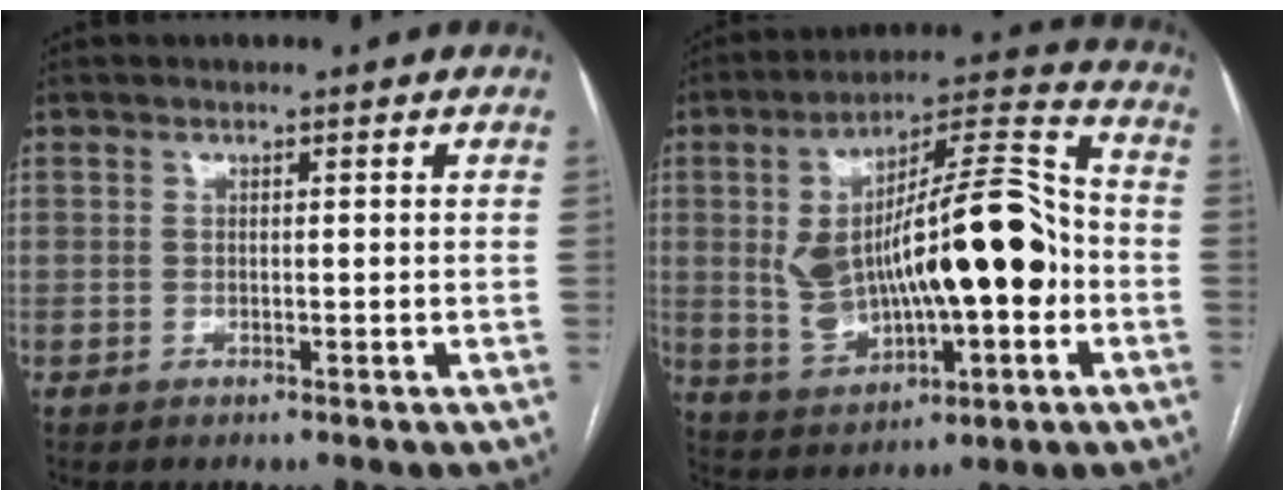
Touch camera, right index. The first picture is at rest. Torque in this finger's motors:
{"motor_torque": [1.88, -0.26, 0.60, 0.21]}